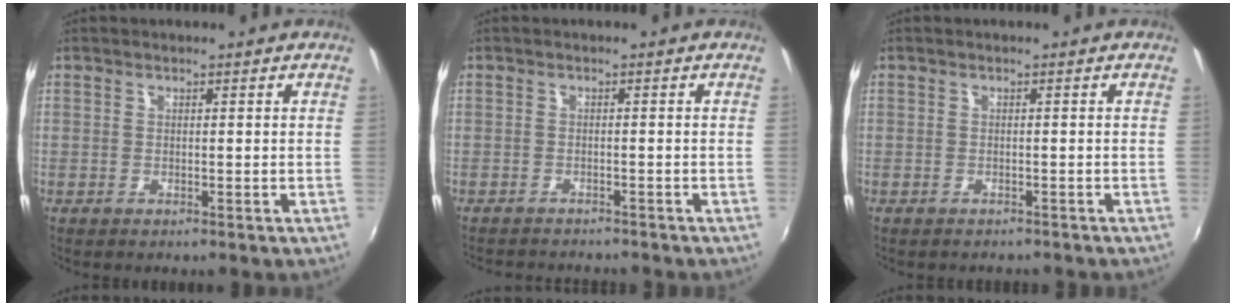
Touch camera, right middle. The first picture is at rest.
{"total": 5.3, "force": [-5.1, 0.9, 1.5], "torque": [-0.041, -0.012, -0.075]}
{"total": 2.0, "force": [-1.9, 0.6, 0.6], "torque": [-0.013, -0.009, -0.023]}